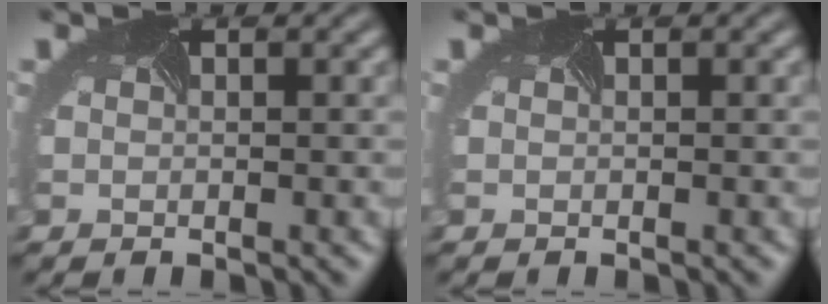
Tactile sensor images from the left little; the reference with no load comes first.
{"total": 0.0}